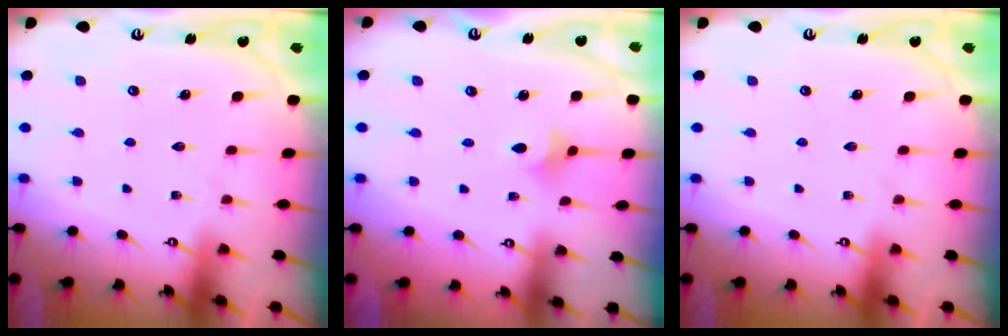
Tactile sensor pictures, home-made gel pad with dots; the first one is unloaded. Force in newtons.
{"total": 3.6, "press": 3.5, "slide": 0.8}
{"total": 0.0}